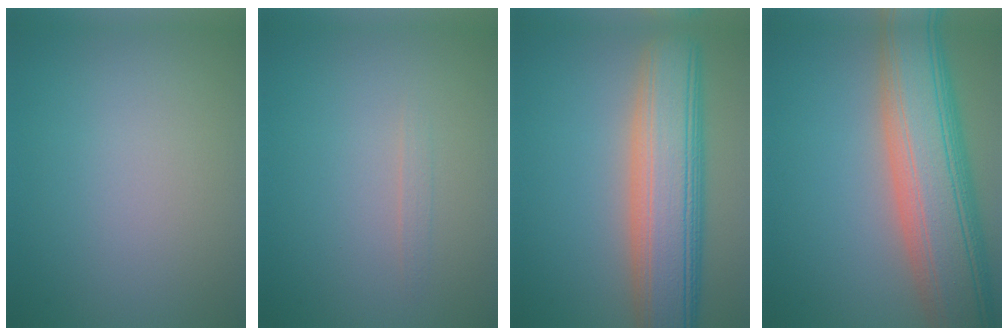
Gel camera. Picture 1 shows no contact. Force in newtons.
{"total": 0.7, "press": 0.7, "slide": 0.1}
{"total": 9.7, "press": 9.7, "slide": 0.6}
{"total": 12.0, "press": 12.0, "slide": 1.0}